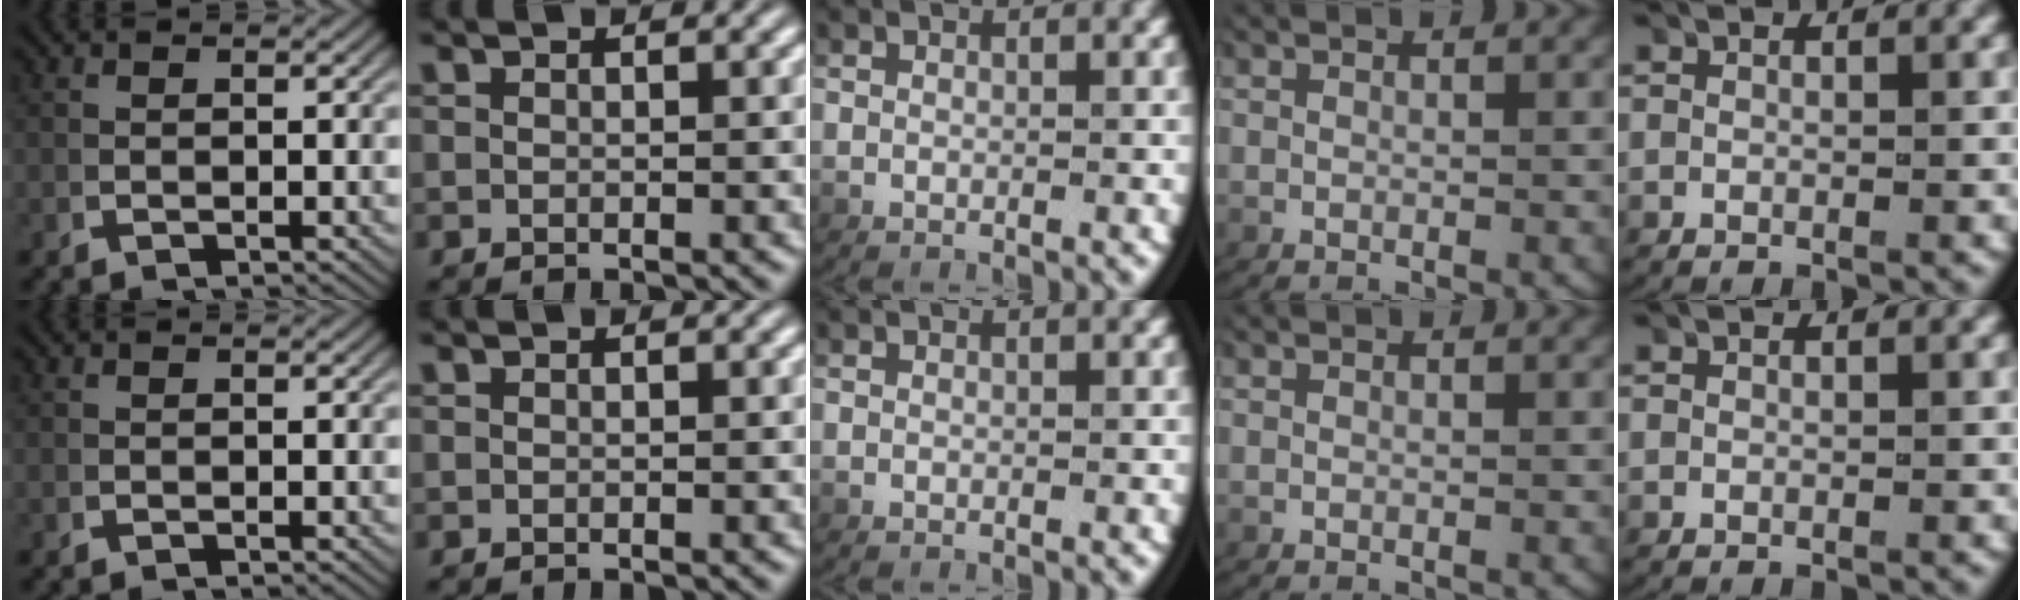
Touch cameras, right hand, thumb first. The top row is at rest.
{}